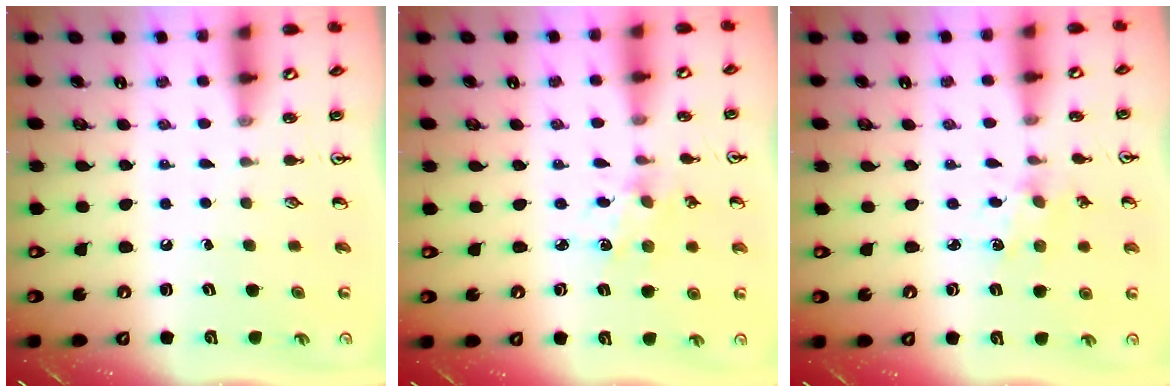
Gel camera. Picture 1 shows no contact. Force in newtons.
{"total": 2.9, "press": 2.8, "slide": 0.3}
{"total": 1.9, "press": 1.8, "slide": 0.4}